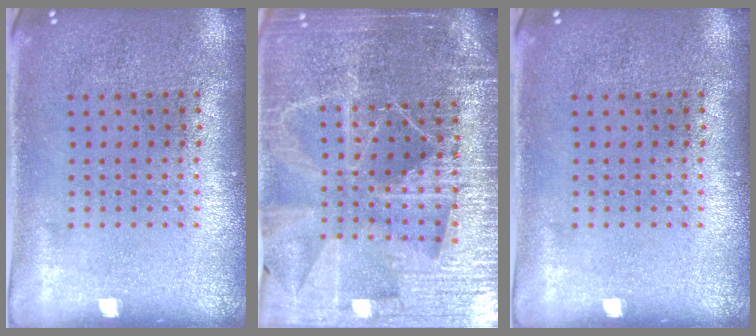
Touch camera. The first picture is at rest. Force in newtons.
{"total": 5.5, "press": 4.9, "slide": 2.4}
{"total": 0.0}